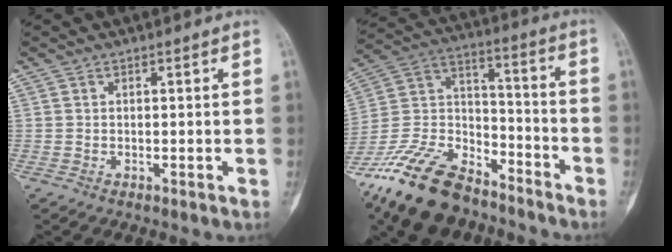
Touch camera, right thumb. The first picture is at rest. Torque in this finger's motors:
{"motor_torque": [1.55, -0.16, 1.36, -1.41, 0.11]}